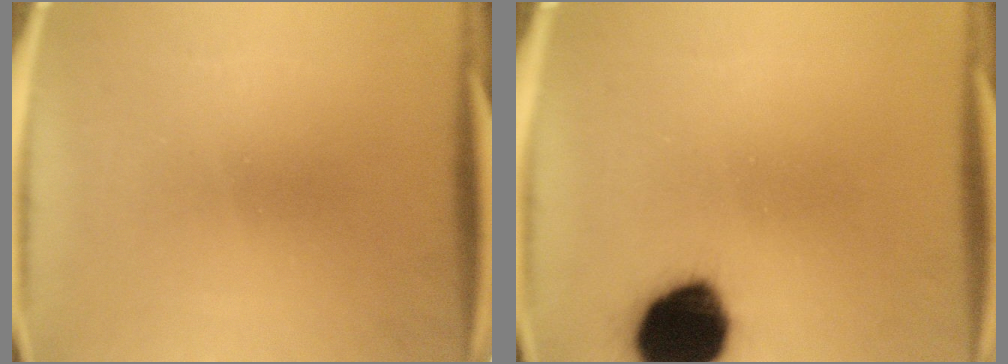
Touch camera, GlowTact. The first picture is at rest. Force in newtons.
{"total": 18.2}